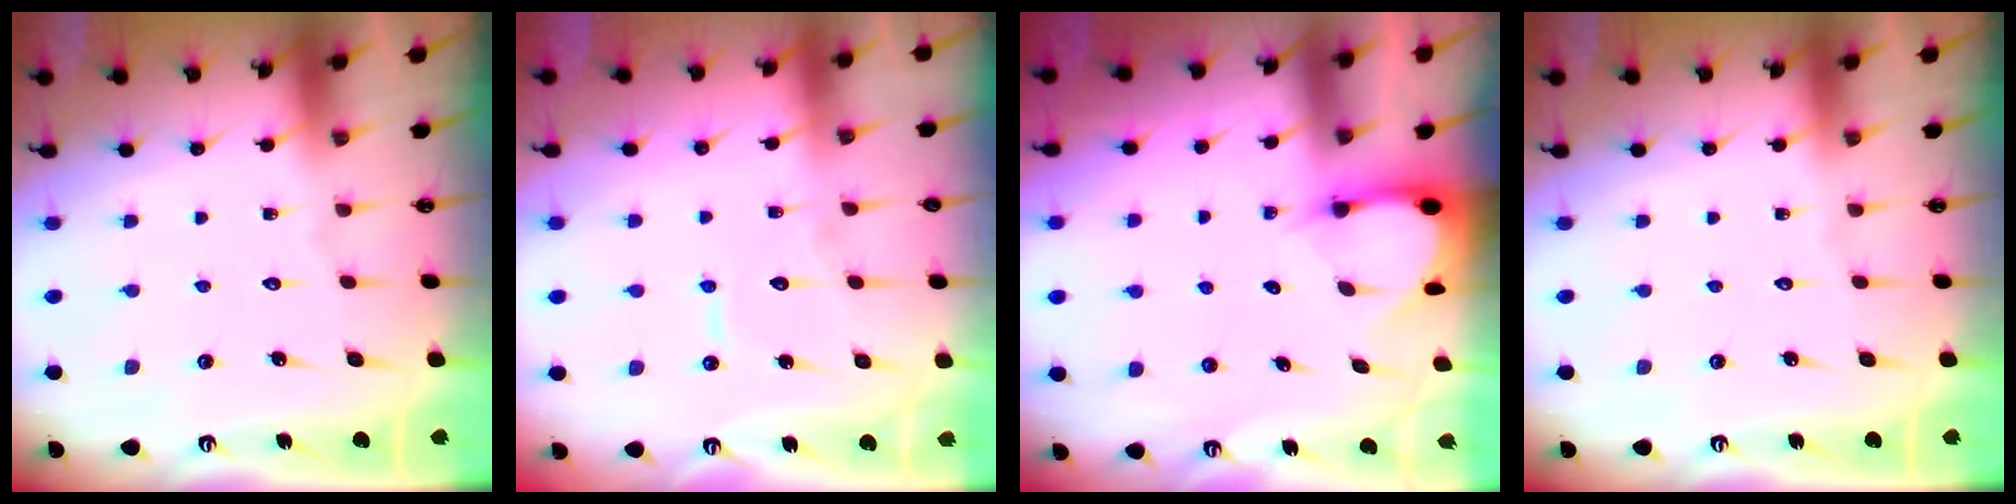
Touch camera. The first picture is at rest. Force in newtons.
{"total": 6.2, "press": 6.2, "slide": 0.6}
{"total": 2.8, "press": 2.8, "slide": 0.2}
{"total": 0.0}